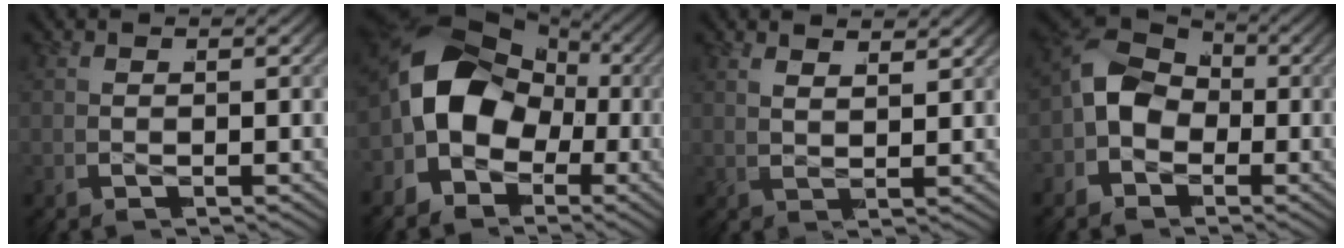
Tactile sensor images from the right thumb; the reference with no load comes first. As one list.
[{"total": 13.6, "force": [-1.5, 10.4, 8.7], "torque": [-0.173, -0.033, -0.019]}, {"total": 1.7, "force": [1.5, -0.2, 0.7], "torque": [-0.003, 0.003, 0.026]}, {"total": 9.3, "force": [0.0, 7.2, 5.9], "torque": [-0.116, -0.002, -0.014]}]